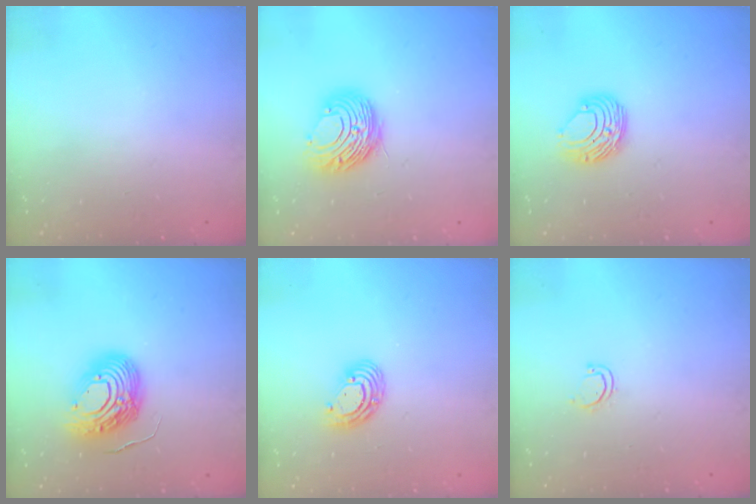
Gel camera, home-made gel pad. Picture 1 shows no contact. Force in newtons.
{"total": 10.6, "press": 10.6, "slide": 0.5}
{"total": 8.7, "press": 8.6, "slide": 0.7}
{"total": 12.2, "press": 12.0, "slide": 2.4}
{"total": 8.0, "press": 7.9, "slide": 1.2}
{"total": 4.6, "press": 4.4, "slide": 1.2}